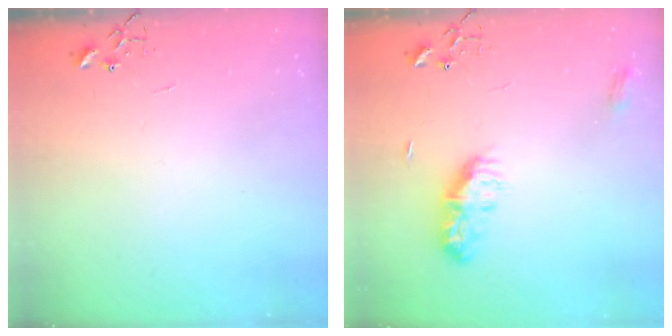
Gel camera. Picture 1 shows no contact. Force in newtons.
{"total": 9.0, "press": 9.0, "slide": 0.1}